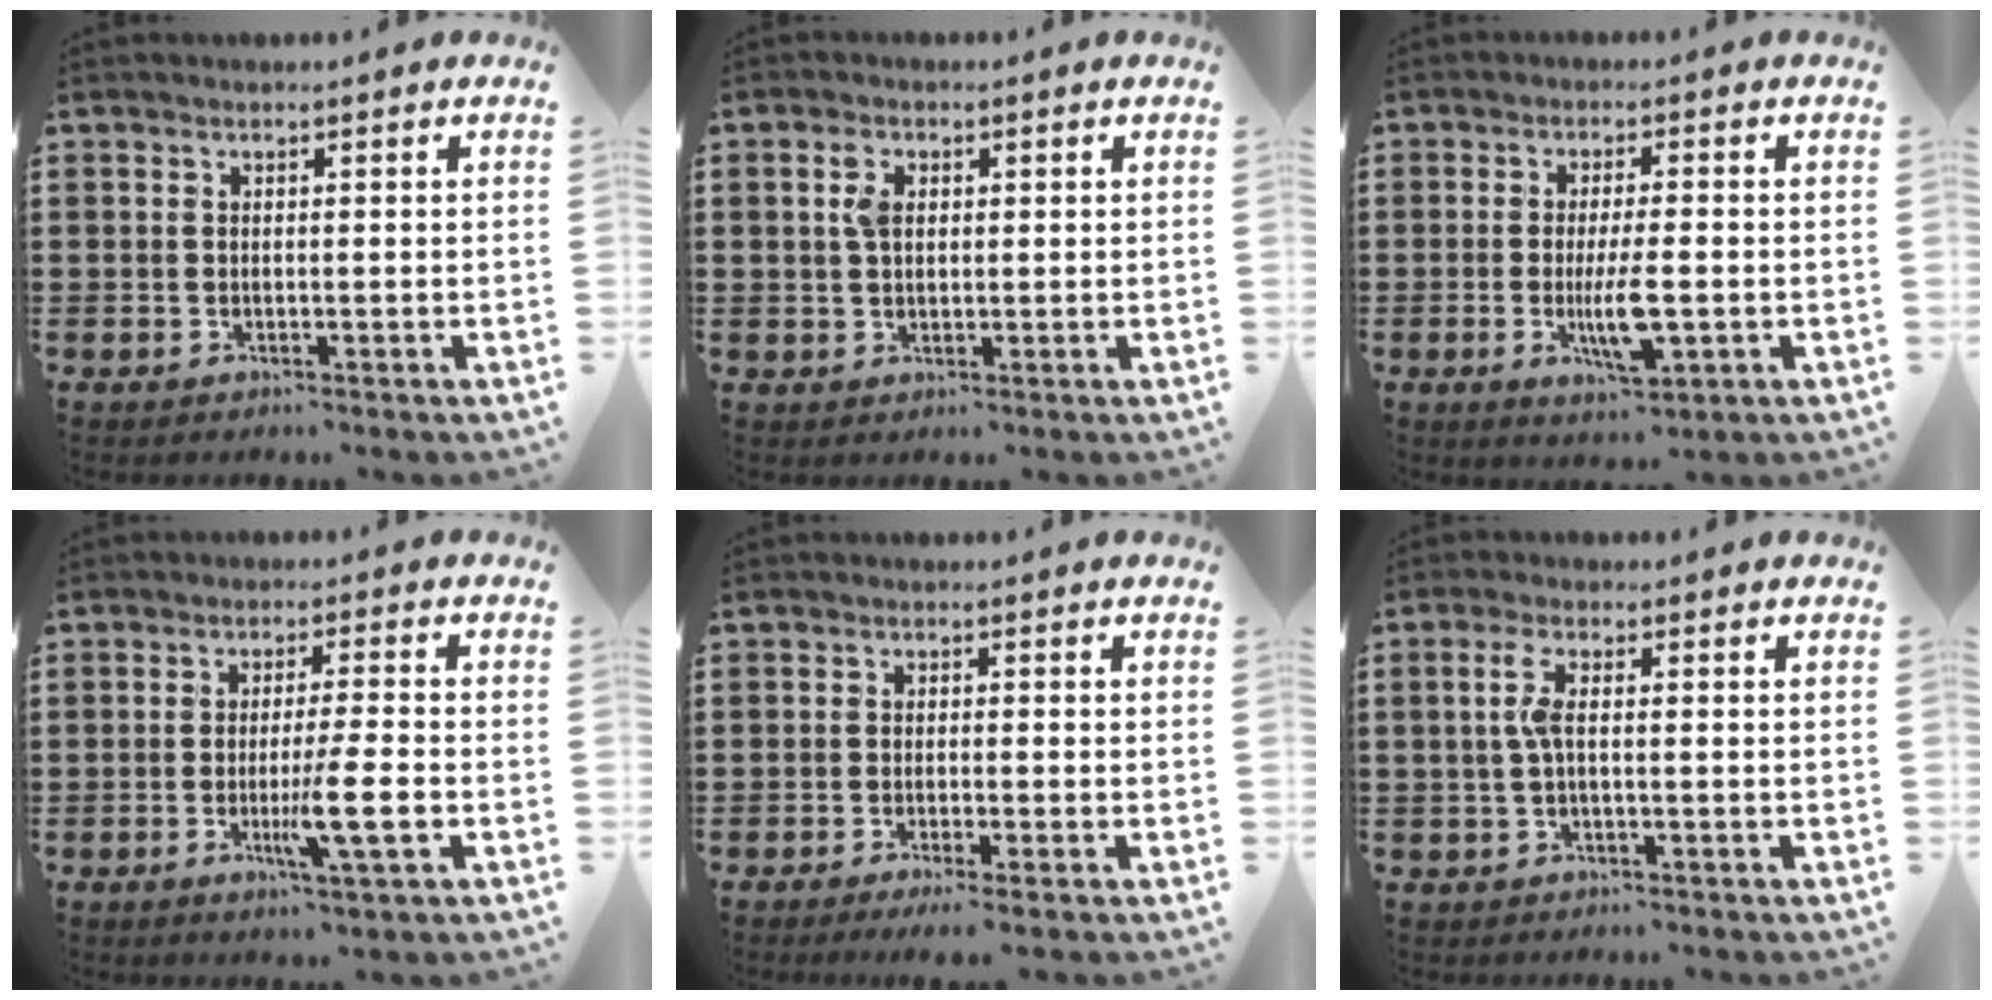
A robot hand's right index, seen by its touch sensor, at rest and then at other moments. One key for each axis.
{"total": 3.0, "fx": 0.8, "fy": 1.7, "fz": 2.4, "tx": -0.052, "ty": 0.008, "tz": 0.014}
{"total": 7.0, "fx": -1.8, "fy": 1.8, "fz": 6.6, "tx": -0.129, "ty": -0.013, "tz": -0.031}
{"total": 7.2, "fx": -2.0, "fy": 0.2, "fz": 6.9, "tx": -0.125, "ty": -0.019, "tz": -0.037}
{"total": 1.7, "fx": -1.2, "fy": -0.2, "fz": 1.2, "tx": -0.019, "ty": -0.003, "tz": -0.021}
{"total": 3.5, "fx": 0.0, "fy": 0.9, "fz": 3.4, "tx": -0.071, "ty": 0.001, "tz": -0.005}